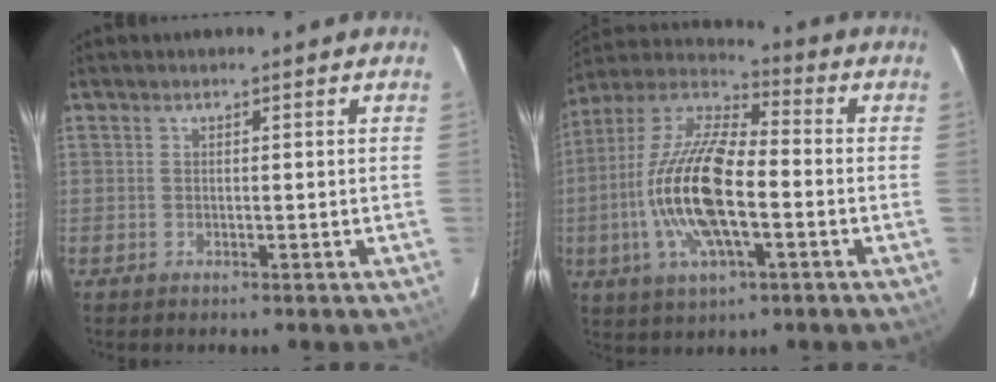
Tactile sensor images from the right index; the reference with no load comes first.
{"total": 18.6, "force": [-3.8, 6.6, 16.9], "torque": [-0.345, -0.003, -0.081]}